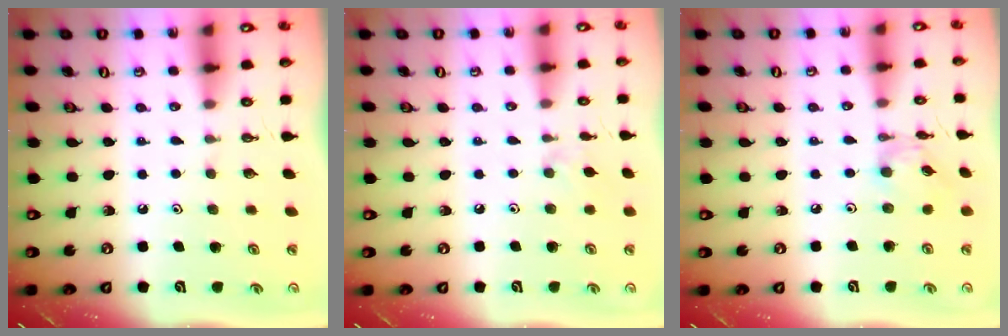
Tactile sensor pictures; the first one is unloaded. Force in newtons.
{"total": 3.4, "press": 3.4, "slide": 0.5}
{"total": 3.1, "press": 3.1, "slide": 0.1}